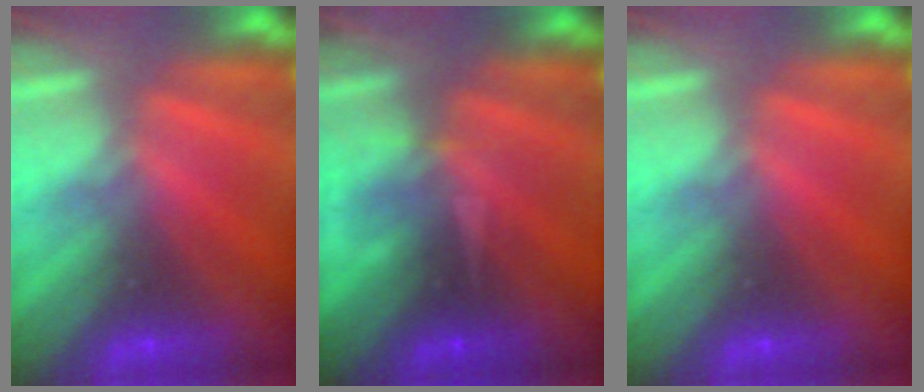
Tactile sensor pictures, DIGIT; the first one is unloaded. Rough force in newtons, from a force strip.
{"total": 3.2}
{"total": 0.0}